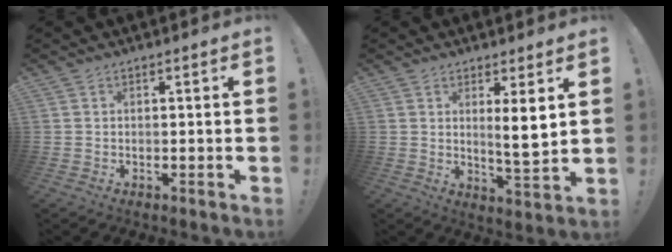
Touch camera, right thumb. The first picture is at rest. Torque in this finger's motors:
{"motor_torque": [0.12, 0.11, 0.34, 0.56, 0.03]}